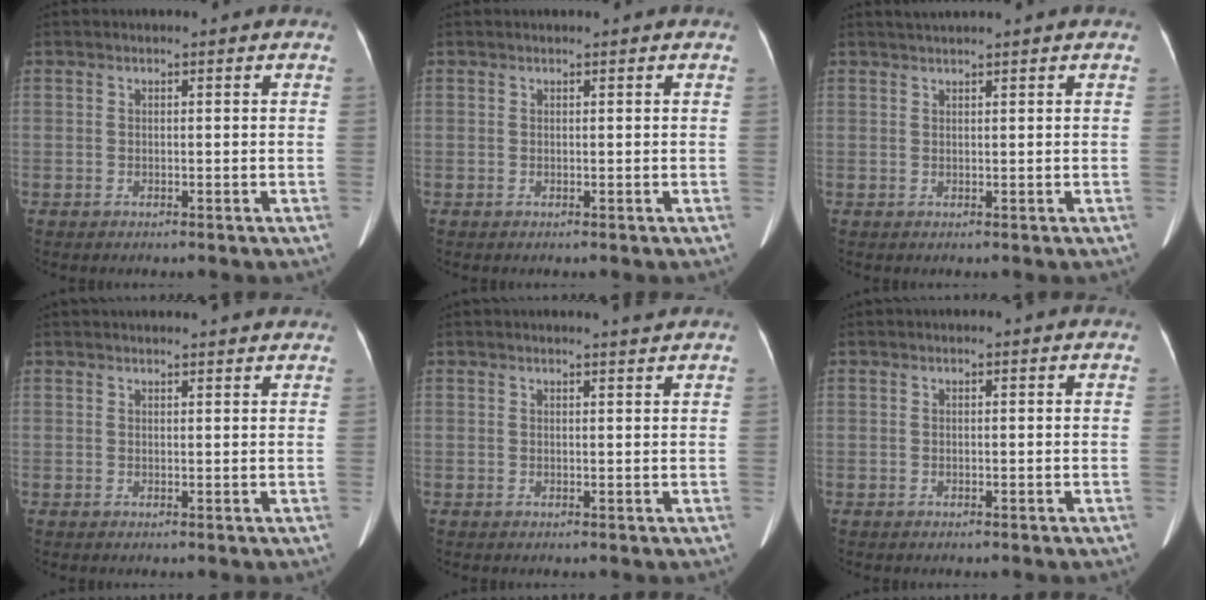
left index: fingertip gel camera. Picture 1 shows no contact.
{"total": 0.0}
{"total": 2.1, "force": [1.9, -0.4, 0.8], "torque": [-0.010, 0.019, 0.037]}
{"total": 6.9, "force": [6.6, 0.7, 1.9], "torque": [-0.024, 0.023, 0.068]}
{"total": 1.6, "force": [1.4, -0.6, 0.3], "torque": [-0.013, -0.009, 0.022]}
{"total": 0.0}